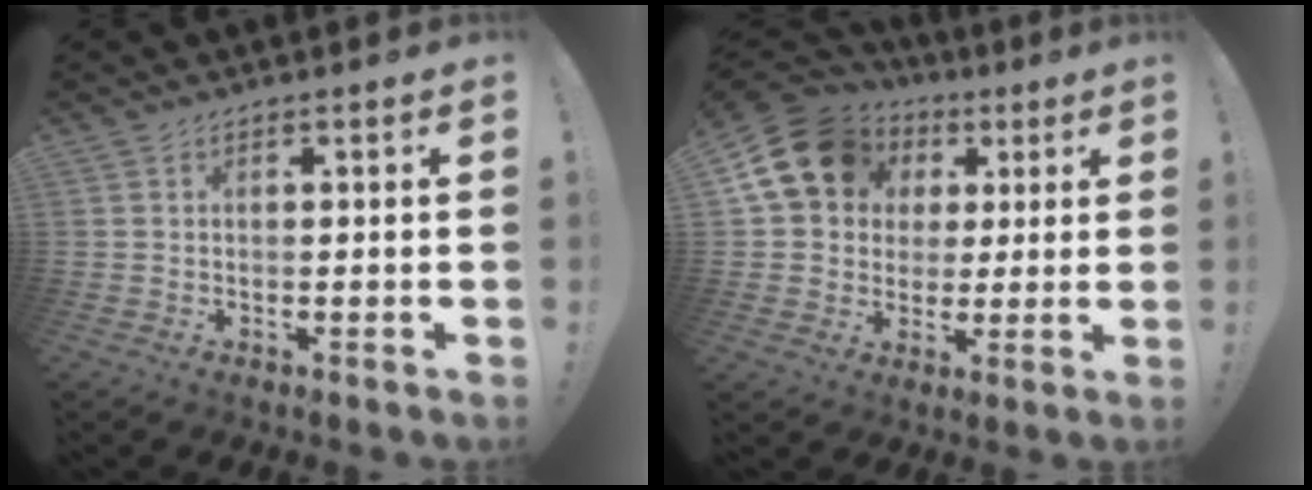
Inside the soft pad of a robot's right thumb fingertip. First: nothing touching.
{"total": 17.1, "force": [6.2, 13.8, 8.1], "torque": [-0.125, -0.024, 0.126]}